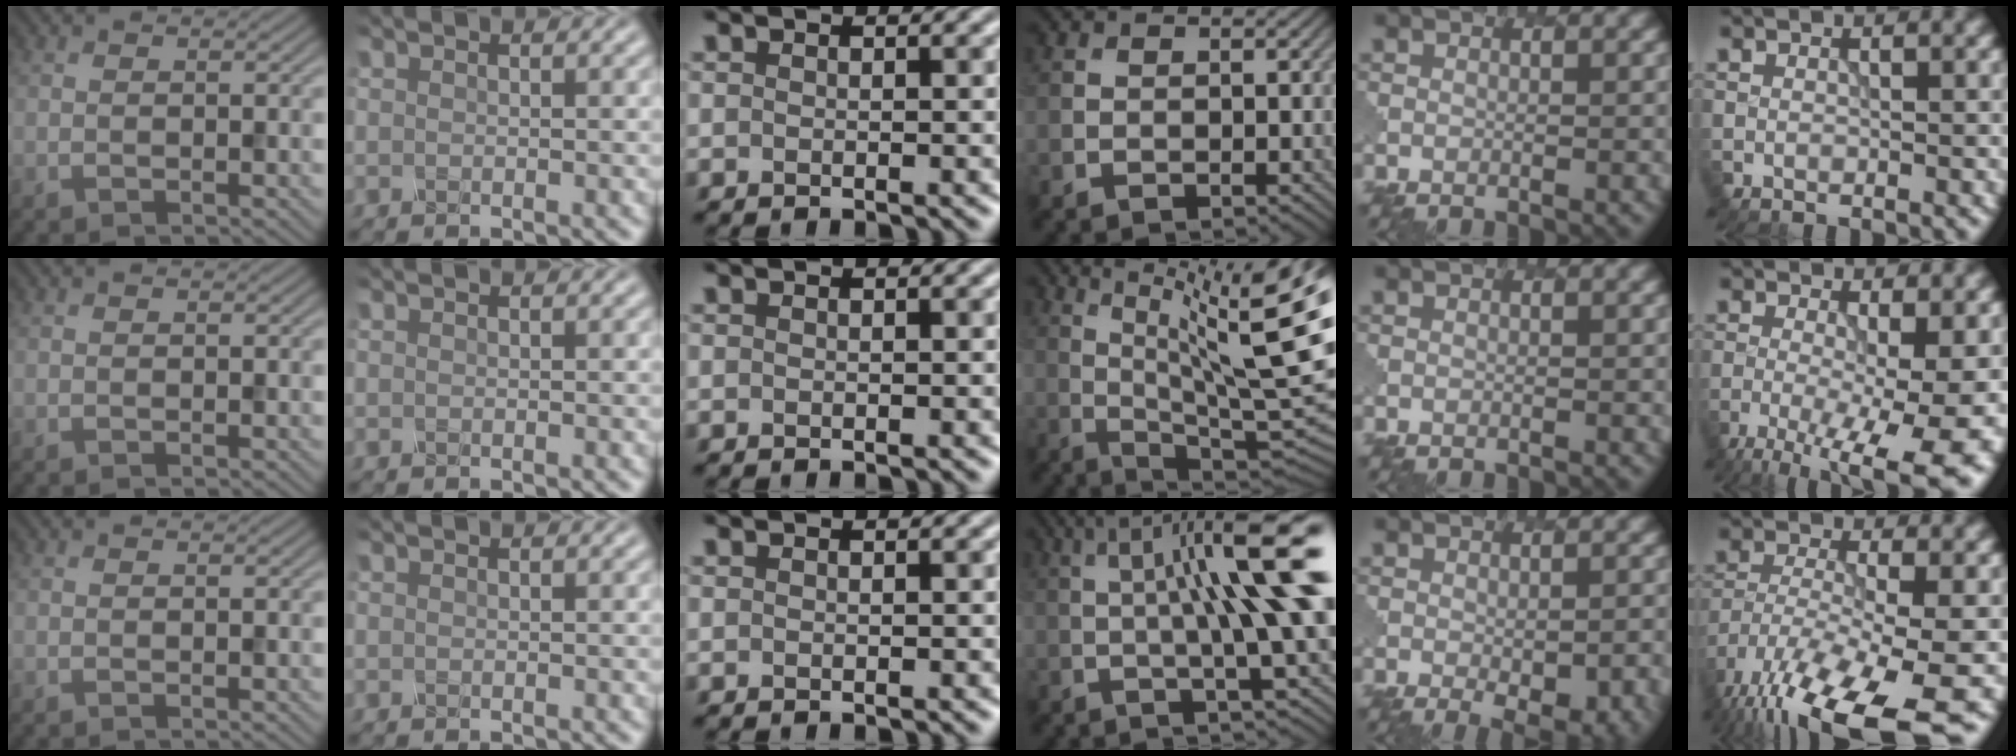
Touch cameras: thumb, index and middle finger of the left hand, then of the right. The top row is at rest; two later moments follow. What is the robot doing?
{"motion": "pour", "object": "mug"}